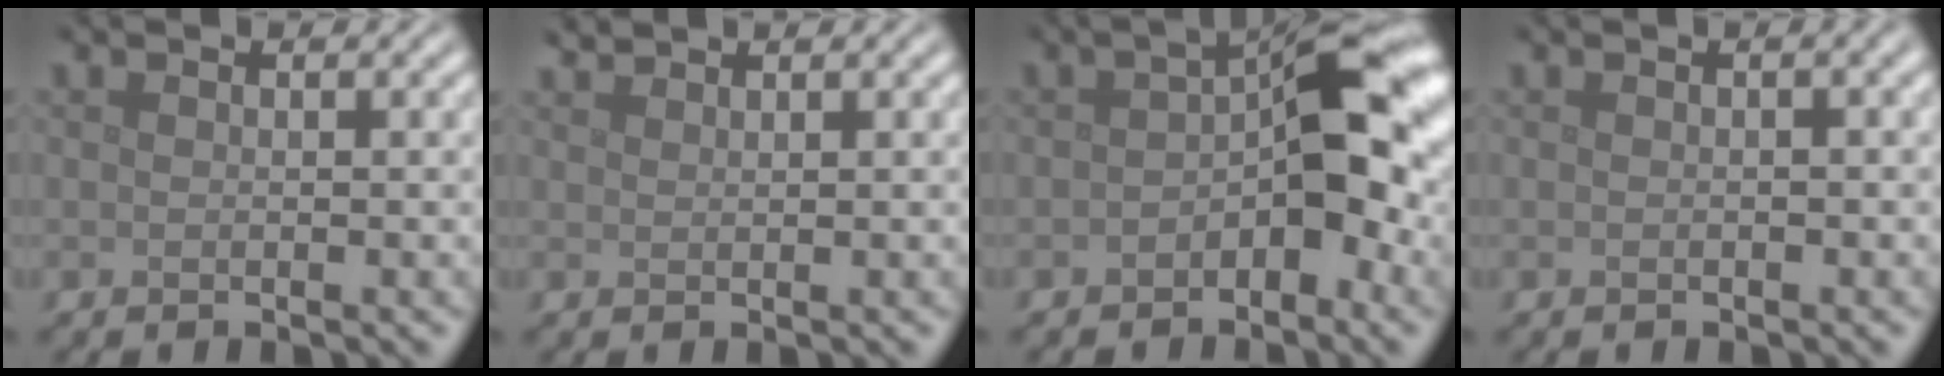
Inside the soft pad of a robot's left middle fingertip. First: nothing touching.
{"total": 1.1, "force": [1.1, 0.1, 0.2], "torque": [-0.003, 0.004, 0.024]}
{"total": 7.2, "force": [-1.0, 3.6, 6.1], "torque": [-0.074, 0.019, -0.026]}
{"total": 1.1, "force": [0.0, 0.2, 1.0], "torque": [-0.015, 0.004, -0.001]}